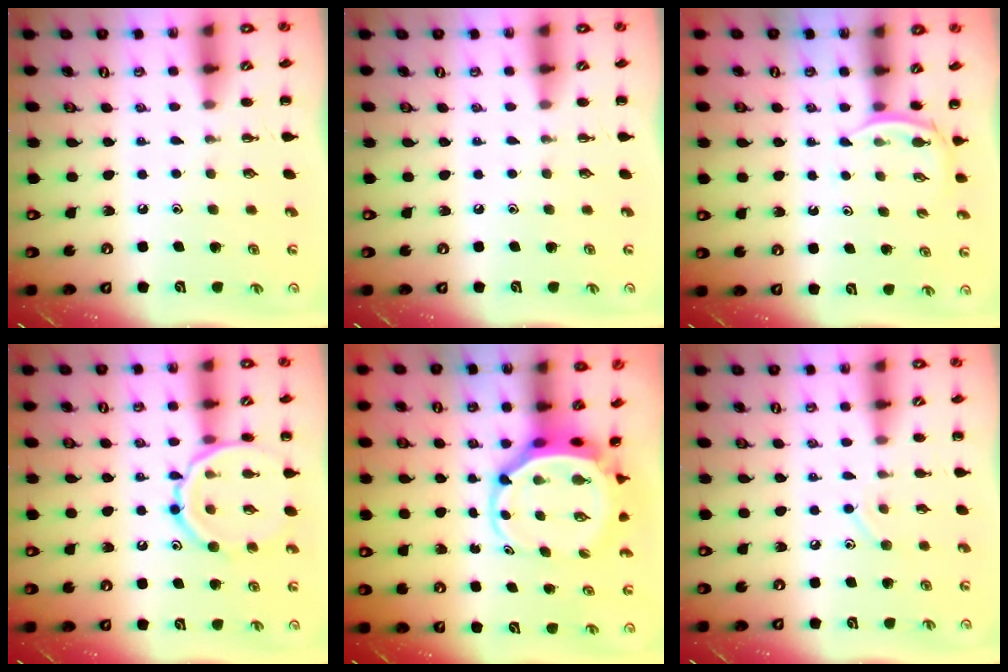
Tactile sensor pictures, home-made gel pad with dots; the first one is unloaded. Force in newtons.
{"total": 0.0}
{"total": 2.6, "press": 2.5, "slide": 0.8}
{"total": 12.7, "press": 12.6, "slide": 0.8}
{"total": 5.6, "press": 5.4, "slide": 1.2}
{"total": 6.2, "press": 5.9, "slide": 1.9}